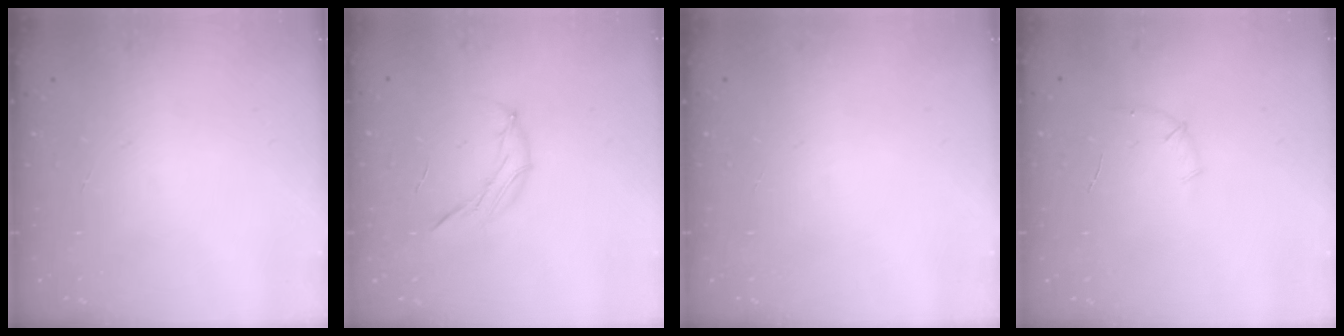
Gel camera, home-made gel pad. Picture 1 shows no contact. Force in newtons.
{"total": 7.0, "press": 6.9, "slide": 1.4}
{"total": 0.0}
{"total": 5.0, "press": 4.8, "slide": 1.4}